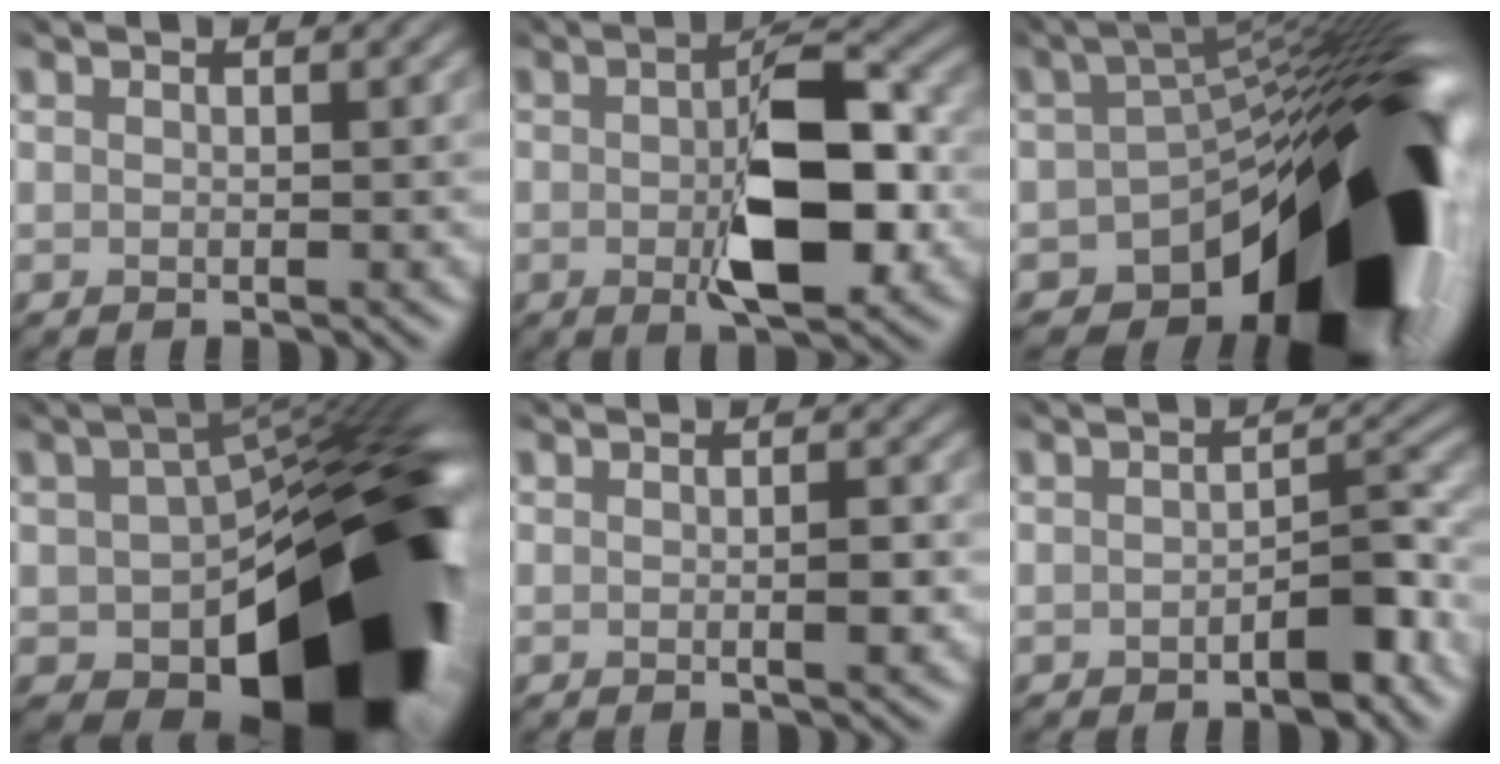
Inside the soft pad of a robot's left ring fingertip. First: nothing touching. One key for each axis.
{"total": 8.3, "fx": -1.4, "fy": 3.5, "fz": 7.4, "tx": -0.116, "ty": -0.001, "tz": -0.019}
{"total": 20.8, "fx": -10.1, "fy": 9.1, "fz": 15.8, "tx": -0.210, "ty": -0.033, "tz": -0.156}
{"total": 20.1, "fx": -6.7, "fy": 10.9, "fz": 15.5, "tx": -0.204, "ty": -0.039, "tz": -0.078}
{"total": 1.4, "fx": -0.6, "fy": 0.3, "fz": 1.3, "tx": -0.022, "ty": -0.001, "tz": -0.003}
{"total": 4.2, "fx": -2.2, "fy": 2.1, "fz": 2.9, "tx": -0.037, "ty": 0.000, "tz": -0.029}